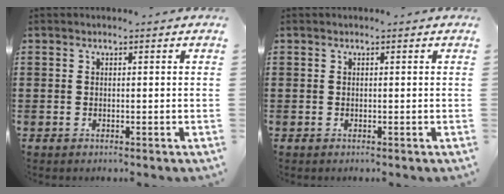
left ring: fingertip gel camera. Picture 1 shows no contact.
{"total": 0.0}